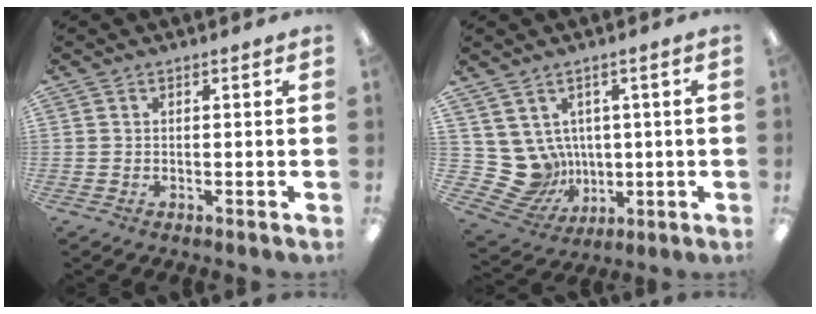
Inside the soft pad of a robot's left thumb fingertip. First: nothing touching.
{"total": 8.5, "force": [1.2, 8.2, 1.9], "torque": [-0.082, -0.027, 0.031]}